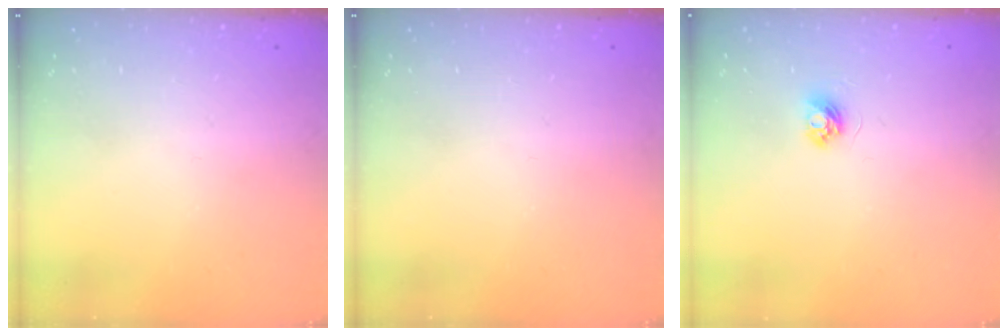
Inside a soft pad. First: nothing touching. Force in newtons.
{"total": 0.0}
{"total": 3.6, "press": 3.6, "slide": 0.5}